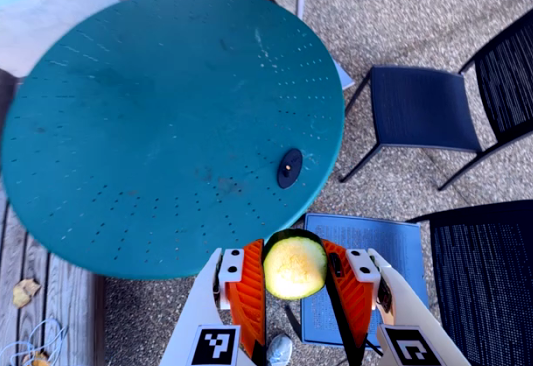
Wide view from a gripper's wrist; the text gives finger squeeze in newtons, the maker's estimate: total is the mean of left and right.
{"total": 13.8, "left": 14.3, "right": 13.2}